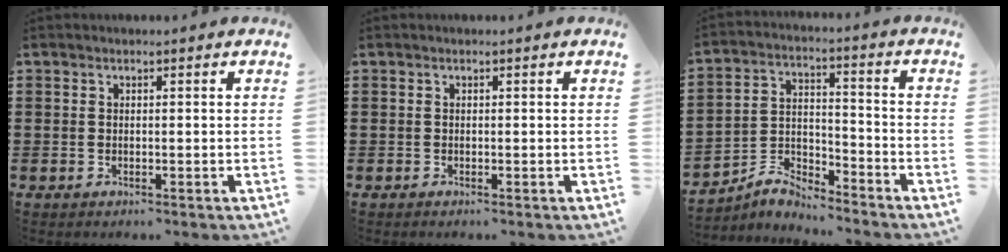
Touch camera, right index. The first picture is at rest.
{"total": 0.0}
{"total": 5.6, "force": [-5.2, 1.6, 1.3], "torque": [-0.038, 0.008, -0.107]}